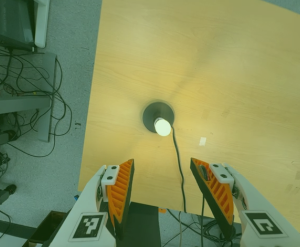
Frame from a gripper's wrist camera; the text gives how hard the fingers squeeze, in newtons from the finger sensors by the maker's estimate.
{"total": 0.0}